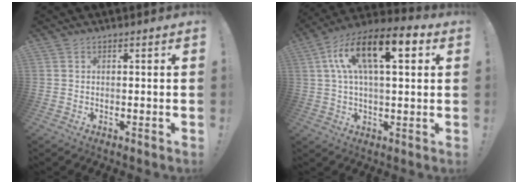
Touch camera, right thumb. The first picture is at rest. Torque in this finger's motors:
{"motor_torque": [2.50, 2.50, 0.39, 0.16, 0.14]}